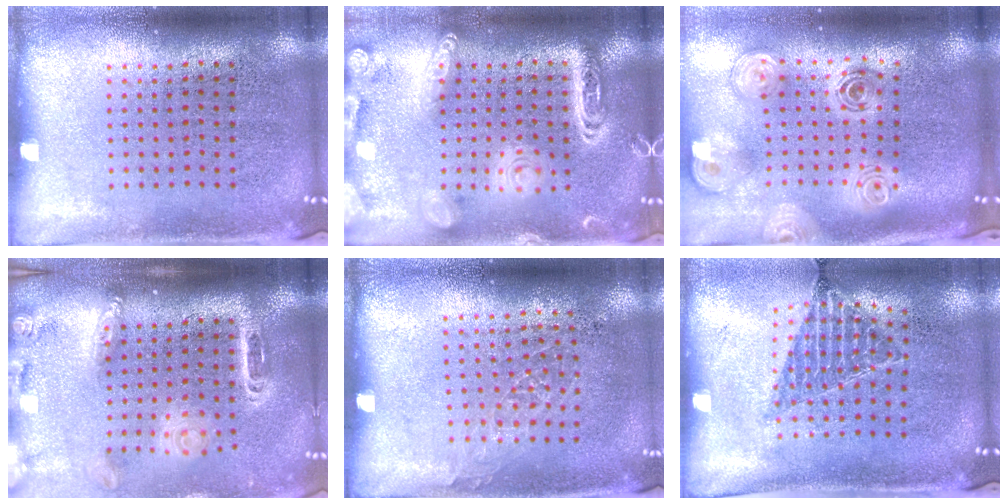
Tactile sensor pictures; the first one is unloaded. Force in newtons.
{"total": 2.8, "press": 2.8, "slide": 0.3}
{"total": 2.7, "press": 1.9, "slide": 1.9}
{"total": 2.7, "press": 1.9, "slide": 1.8}
{"total": 0.8, "press": 0.8, "slide": 0.3}
{"total": 0.9, "press": 0.9, "slide": 0.1}